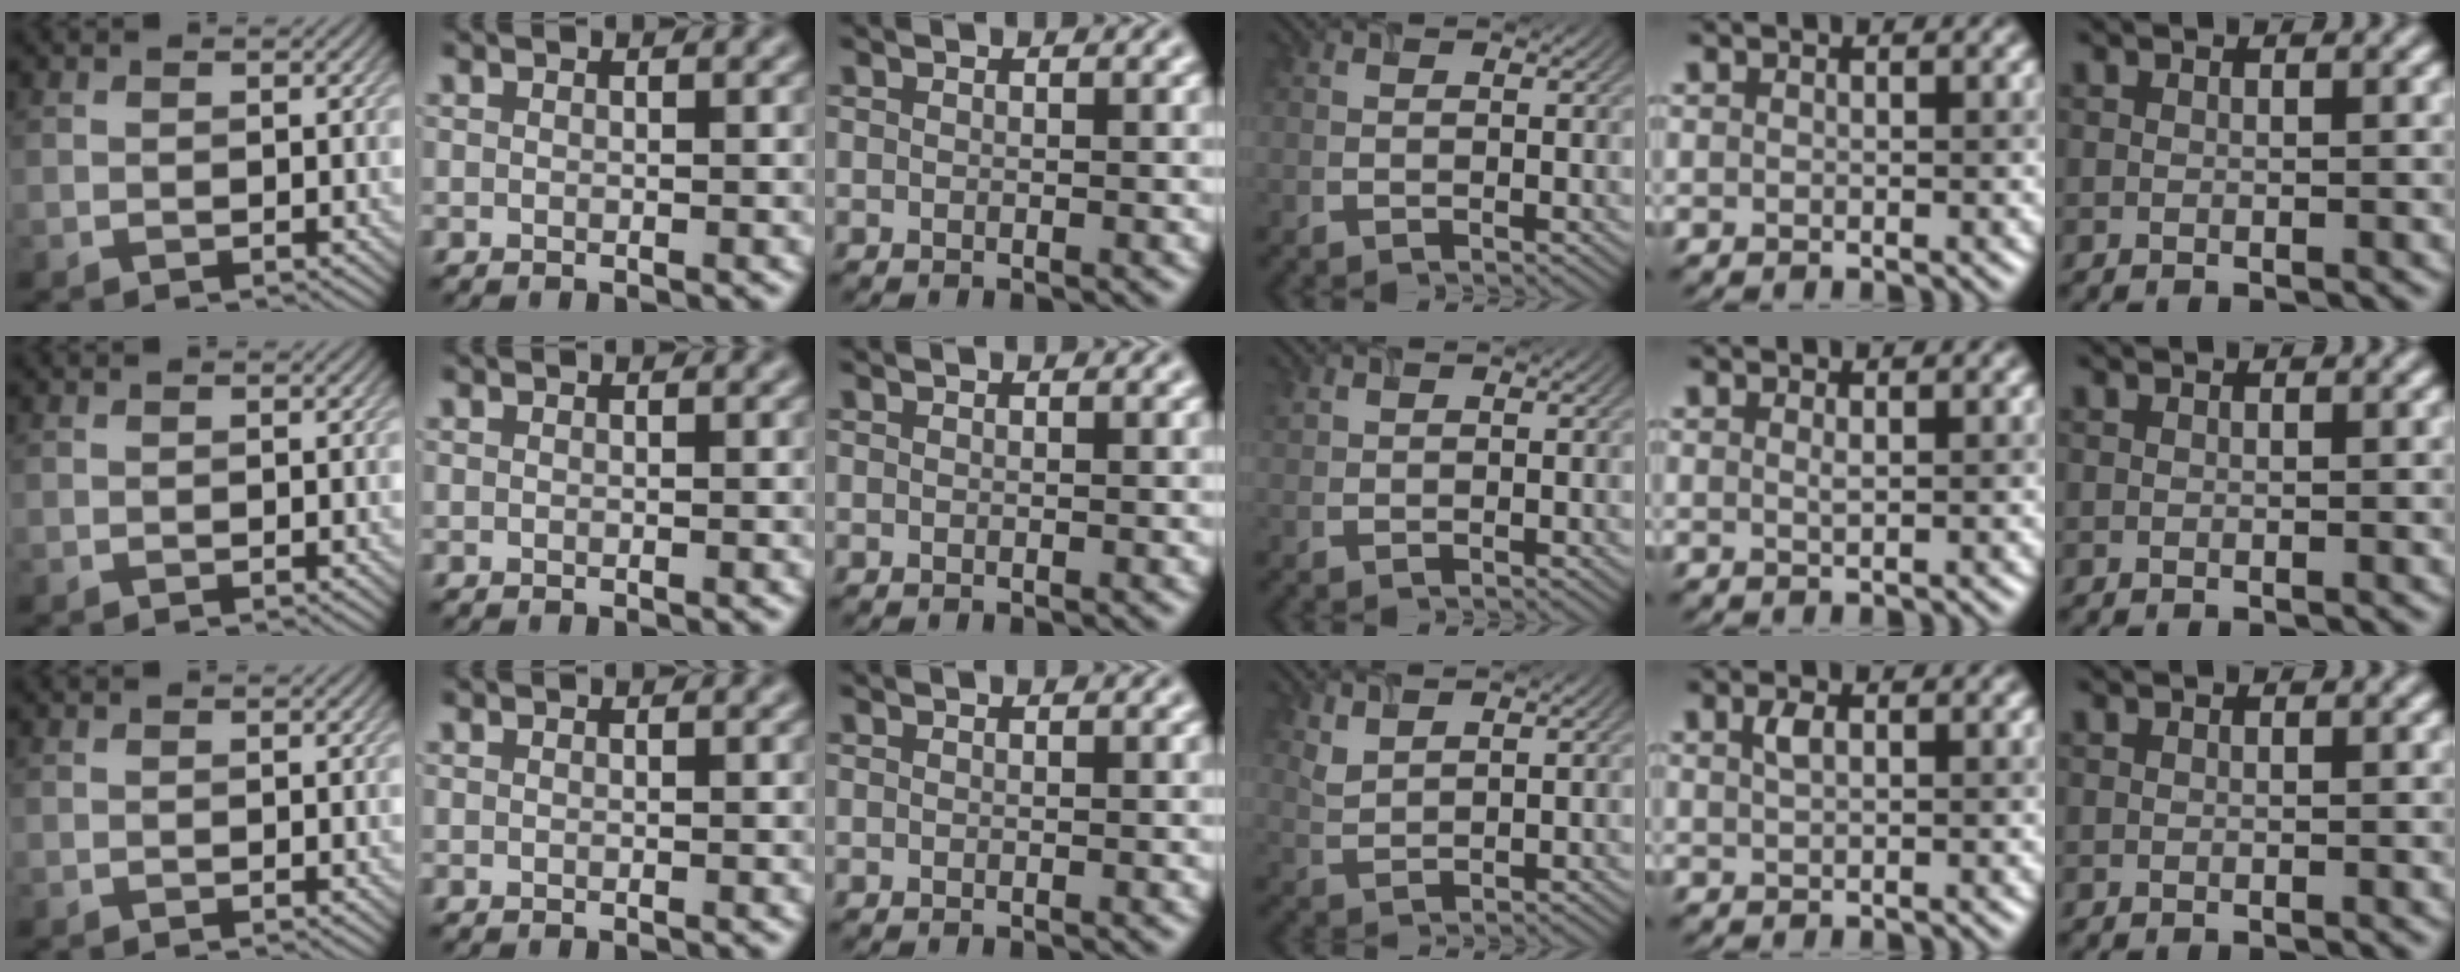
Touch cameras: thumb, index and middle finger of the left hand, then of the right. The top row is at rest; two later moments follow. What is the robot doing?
{"motion": "insert", "object": "airpods case & airpods"}